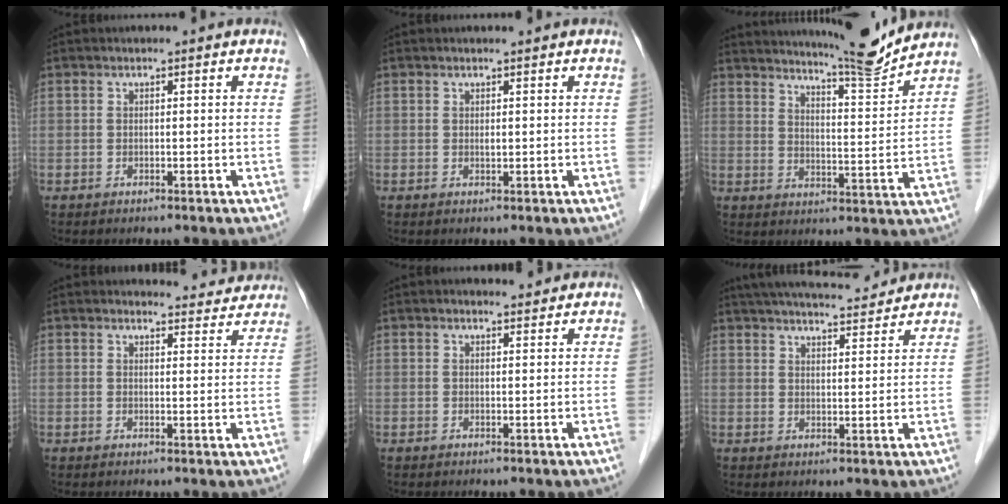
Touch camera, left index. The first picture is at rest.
{"total": 0.8, "force": [0.5, 0.3, 0.6], "torque": [-0.014, 0.001, 0.009]}
{"total": 11.1, "force": [10.6, -1.1, 3.2], "torque": [-0.058, -0.026, 0.153]}
{"total": 6.6, "force": [6.5, 1.2, 0.0], "torque": [0.013, -0.007, 0.059]}
{"total": 2.1, "force": [2.1, 0.4, 0.3], "torque": [-0.011, 0.003, 0.029]}
{"total": 14.6, "force": [13.4, 2.1, 5.3], "torque": [-0.083, 0.025, 0.192]}